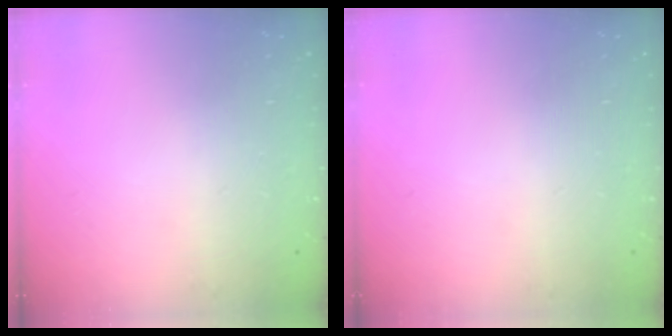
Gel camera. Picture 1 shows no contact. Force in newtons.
{"total": 0.0}